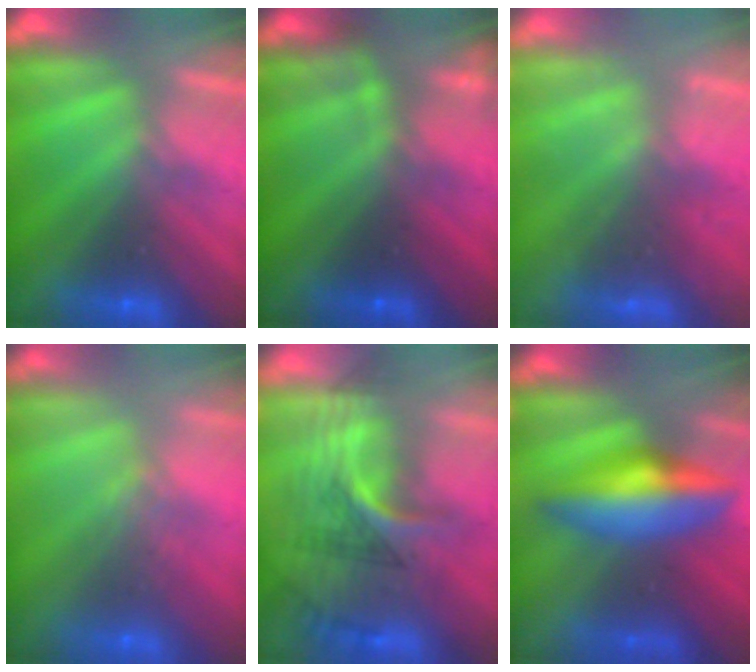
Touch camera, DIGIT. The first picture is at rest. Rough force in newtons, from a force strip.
{"total": 2.4}
{"total": 2.2}
{"total": 2.4}
{"total": 2.9}
{"total": 13.7}